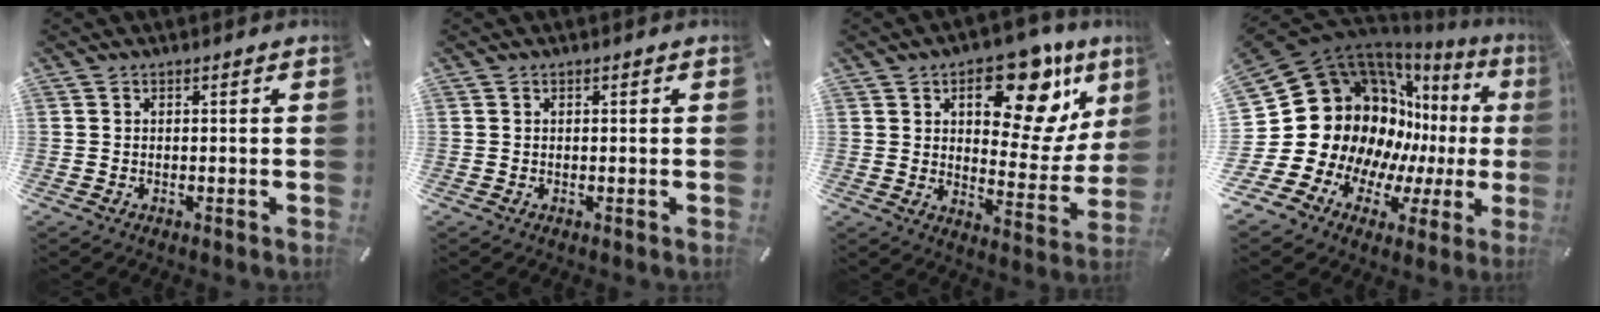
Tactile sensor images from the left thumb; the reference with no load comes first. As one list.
[{"total": 0.0}, {"total": 18.5, "force": [10.0, 9.4, 12.4], "torque": [-0.144, -0.061, 0.159]}, {"total": 22.9, "force": [4.0, 18.5, 12.8], "torque": [-0.222, -0.099, 0.124]}]